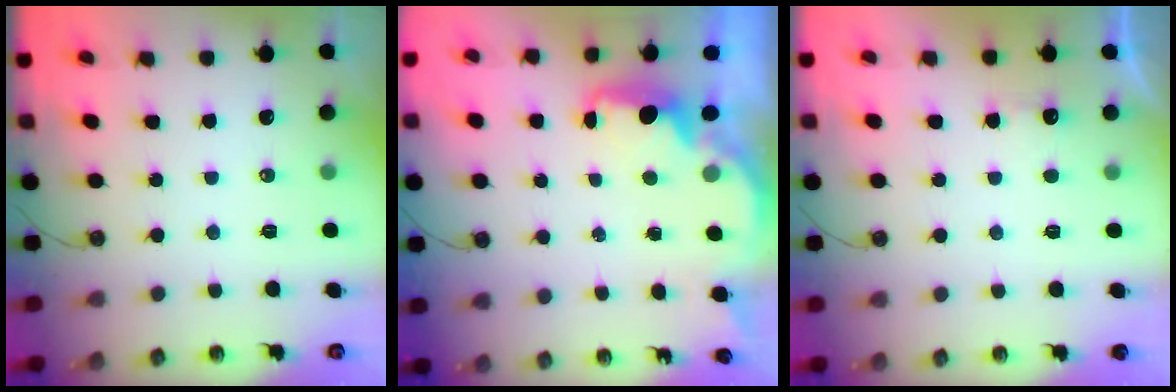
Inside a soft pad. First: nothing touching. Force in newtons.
{"total": 2.5, "press": 2.4, "slide": 0.8}
{"total": 2.0, "press": 1.8, "slide": 0.9}